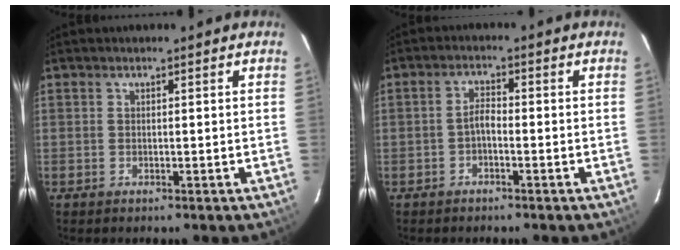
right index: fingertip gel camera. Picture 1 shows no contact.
{"total": 2.1, "force": [-1.2, 0.7, 1.6], "torque": [-0.034, 0.009, -0.024]}